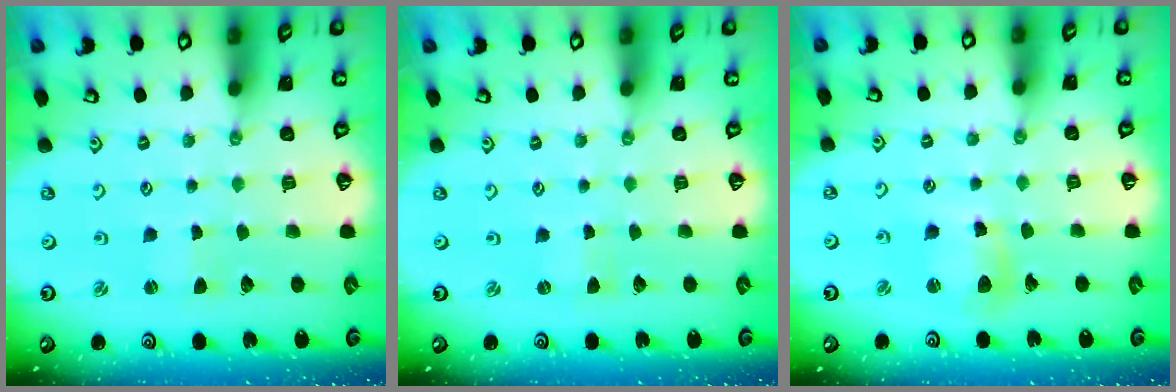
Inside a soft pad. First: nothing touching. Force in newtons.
{"total": 0.0}
{"total": 8.8, "press": 8.8, "slide": 1.0}